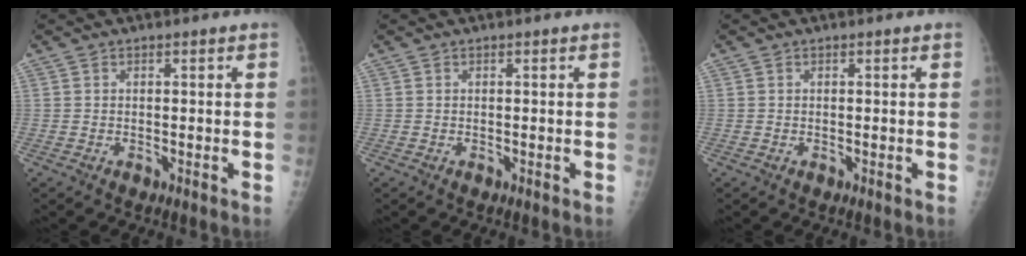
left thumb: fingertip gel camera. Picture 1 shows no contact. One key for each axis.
{"total": 0.0}
{"total": 0.0}